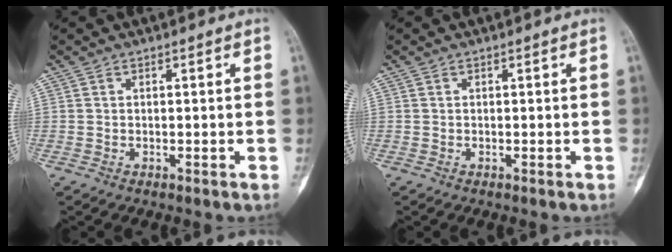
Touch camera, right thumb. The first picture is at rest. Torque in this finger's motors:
{"motor_torque": [0.57, -0.01, -0.16, -0.10, 0.07]}